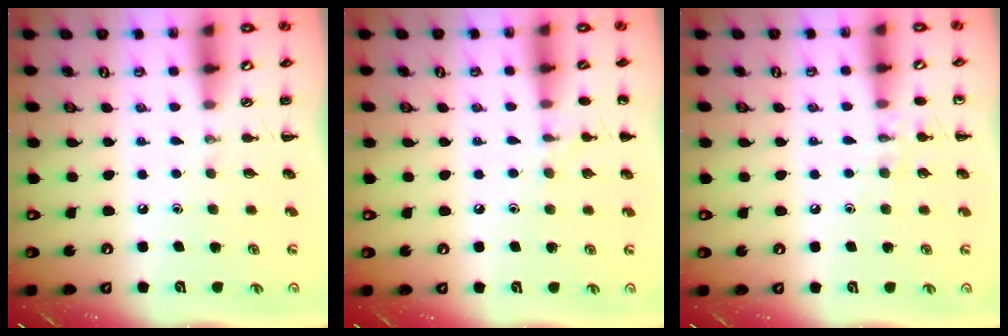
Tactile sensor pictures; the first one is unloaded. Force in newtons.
{"total": 7.0, "press": 6.7, "slide": 2.1}
{"total": 7.4, "press": 7.2, "slide": 1.7}